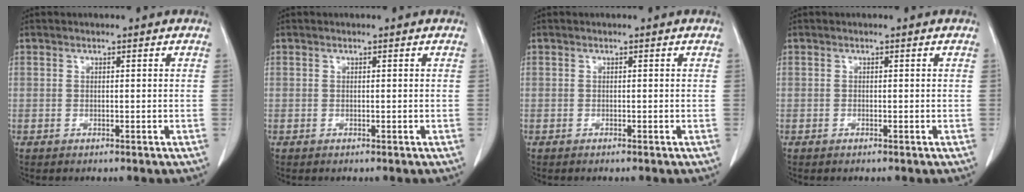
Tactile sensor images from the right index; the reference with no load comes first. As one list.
[{"total": 0.0}, {"total": 0.0}, {"total": 0.0}]